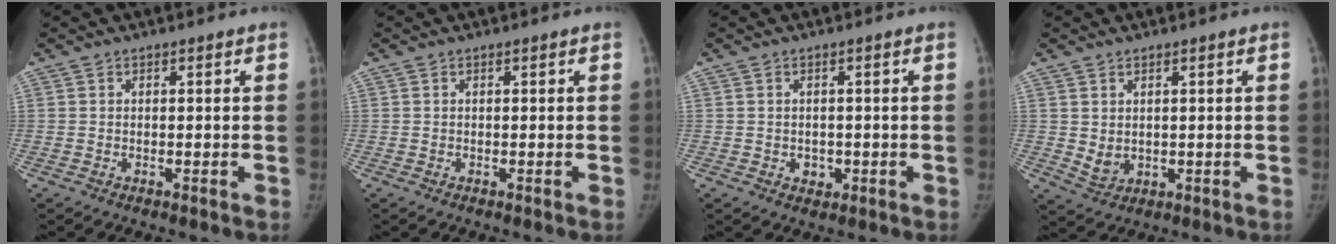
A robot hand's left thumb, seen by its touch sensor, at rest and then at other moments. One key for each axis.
{"total": 0.0}
{"total": 2.4, "fx": -0.5, "fy": 2.0, "fz": 1.2, "tx": -0.006, "ty": 0.002, "tz": -0.001}
{"total": 3.2, "fx": 0.7, "fy": 2.3, "fz": 2.2, "tx": -0.028, "ty": -0.013, "tz": 0.023}